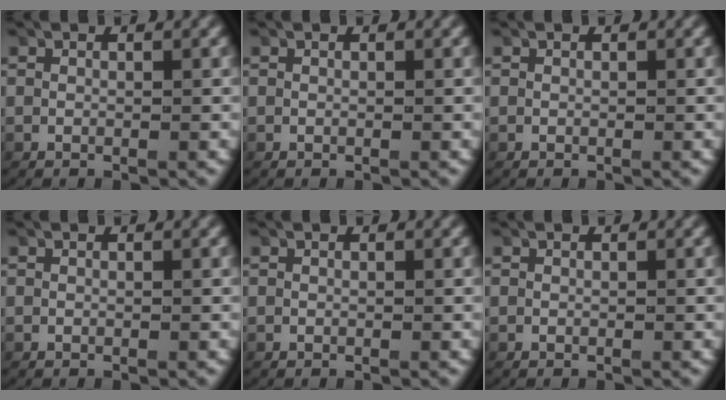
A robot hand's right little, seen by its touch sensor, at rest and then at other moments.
{"total": 0.0}
{"total": 0.0}
{"total": 0.0}
{"total": 0.0}
{"total": 0.0}